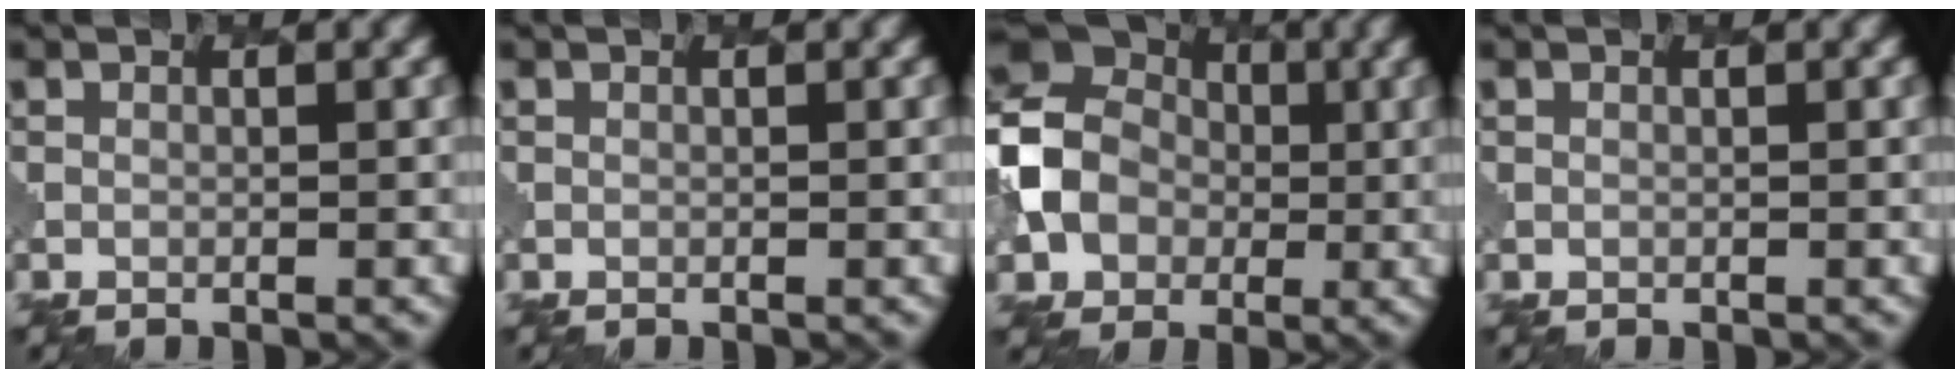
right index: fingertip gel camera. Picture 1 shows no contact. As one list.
[{"total": 0.0}, {"total": 9.2, "force": [-0.4, 8.0, 4.5], "torque": [-0.094, -0.008, -0.023]}, {"total": 0.0}]